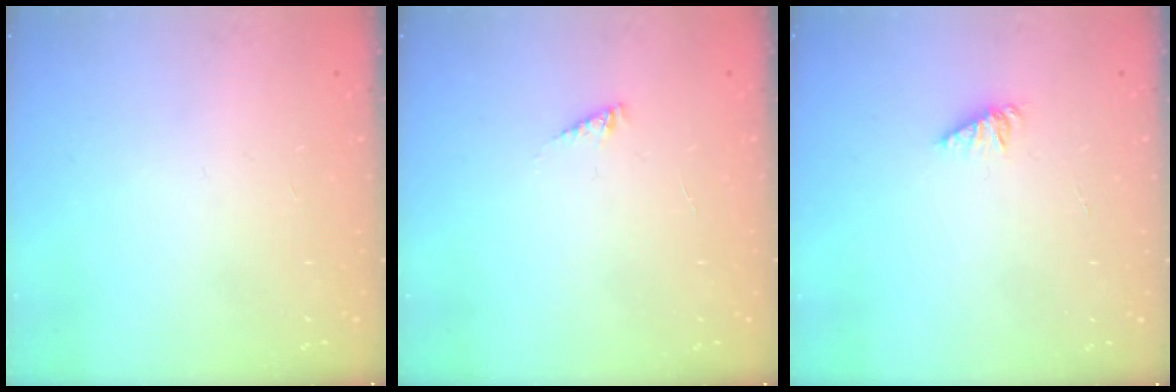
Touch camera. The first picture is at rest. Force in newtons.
{"total": 1.8, "press": 1.8, "slide": 0.2}
{"total": 1.4, "press": 1.4, "slide": 0.2}